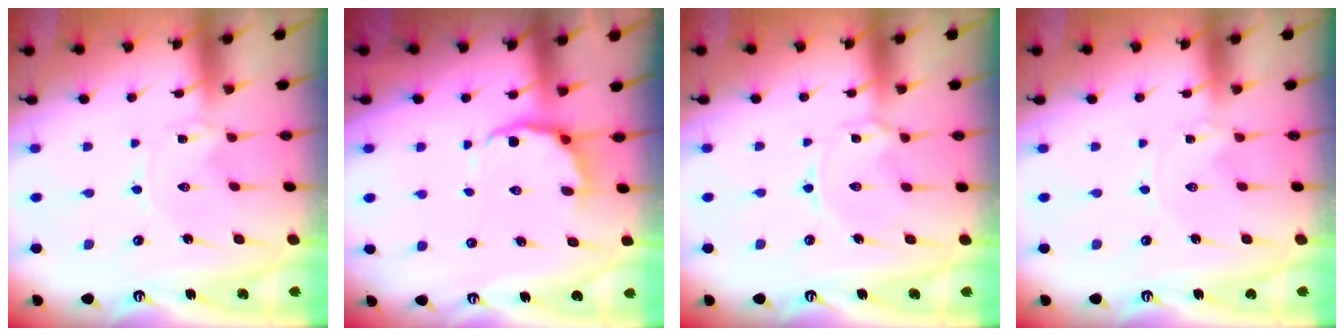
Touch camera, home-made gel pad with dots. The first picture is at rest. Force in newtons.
{"total": 6.2, "press": 5.7, "slide": 2.6}
{"total": 2.8, "press": 2.7, "slide": 0.5}
{"total": 0.0}